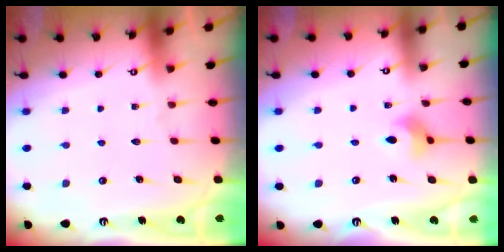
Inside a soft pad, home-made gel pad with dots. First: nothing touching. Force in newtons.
{"total": 6.3, "press": 6.1, "slide": 1.7}